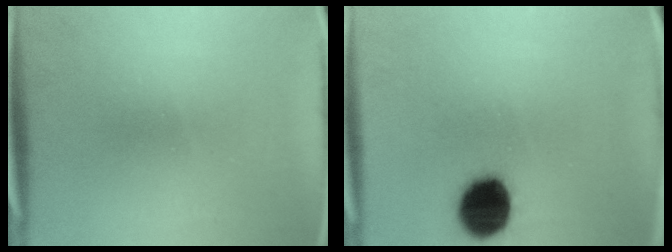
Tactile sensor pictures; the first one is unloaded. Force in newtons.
{"total": 13.7}